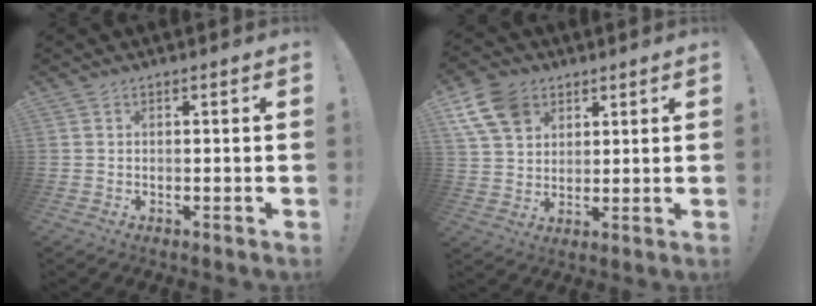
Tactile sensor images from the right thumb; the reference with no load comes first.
{"total": 12.2, "force": [6.1, 8.8, 5.9], "torque": [-0.100, -0.025, 0.121]}